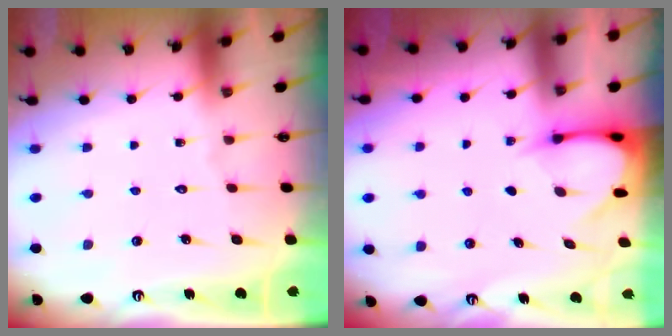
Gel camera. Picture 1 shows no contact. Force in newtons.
{"total": 3.4, "press": 3.4, "slide": 0.3}